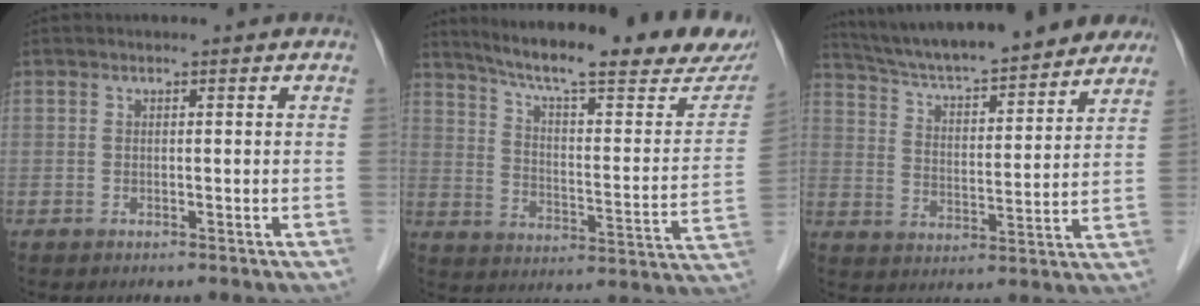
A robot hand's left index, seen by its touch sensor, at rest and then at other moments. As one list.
[{"total": 25.8, "force": [21.6, 2.7, 13.8], "torque": [-0.212, -0.040, 0.289]}, {"total": 21.4, "force": [18.9, 3.4, 9.3], "torque": [-0.149, 0.019, 0.272]}]